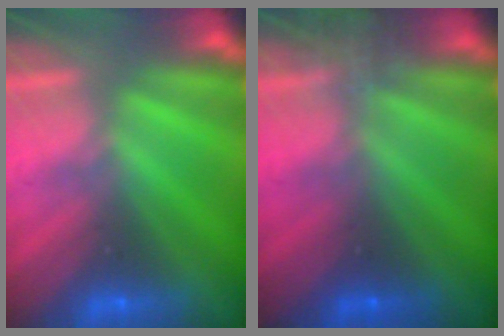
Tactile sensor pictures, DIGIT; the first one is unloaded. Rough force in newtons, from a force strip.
{"total": 1.7}